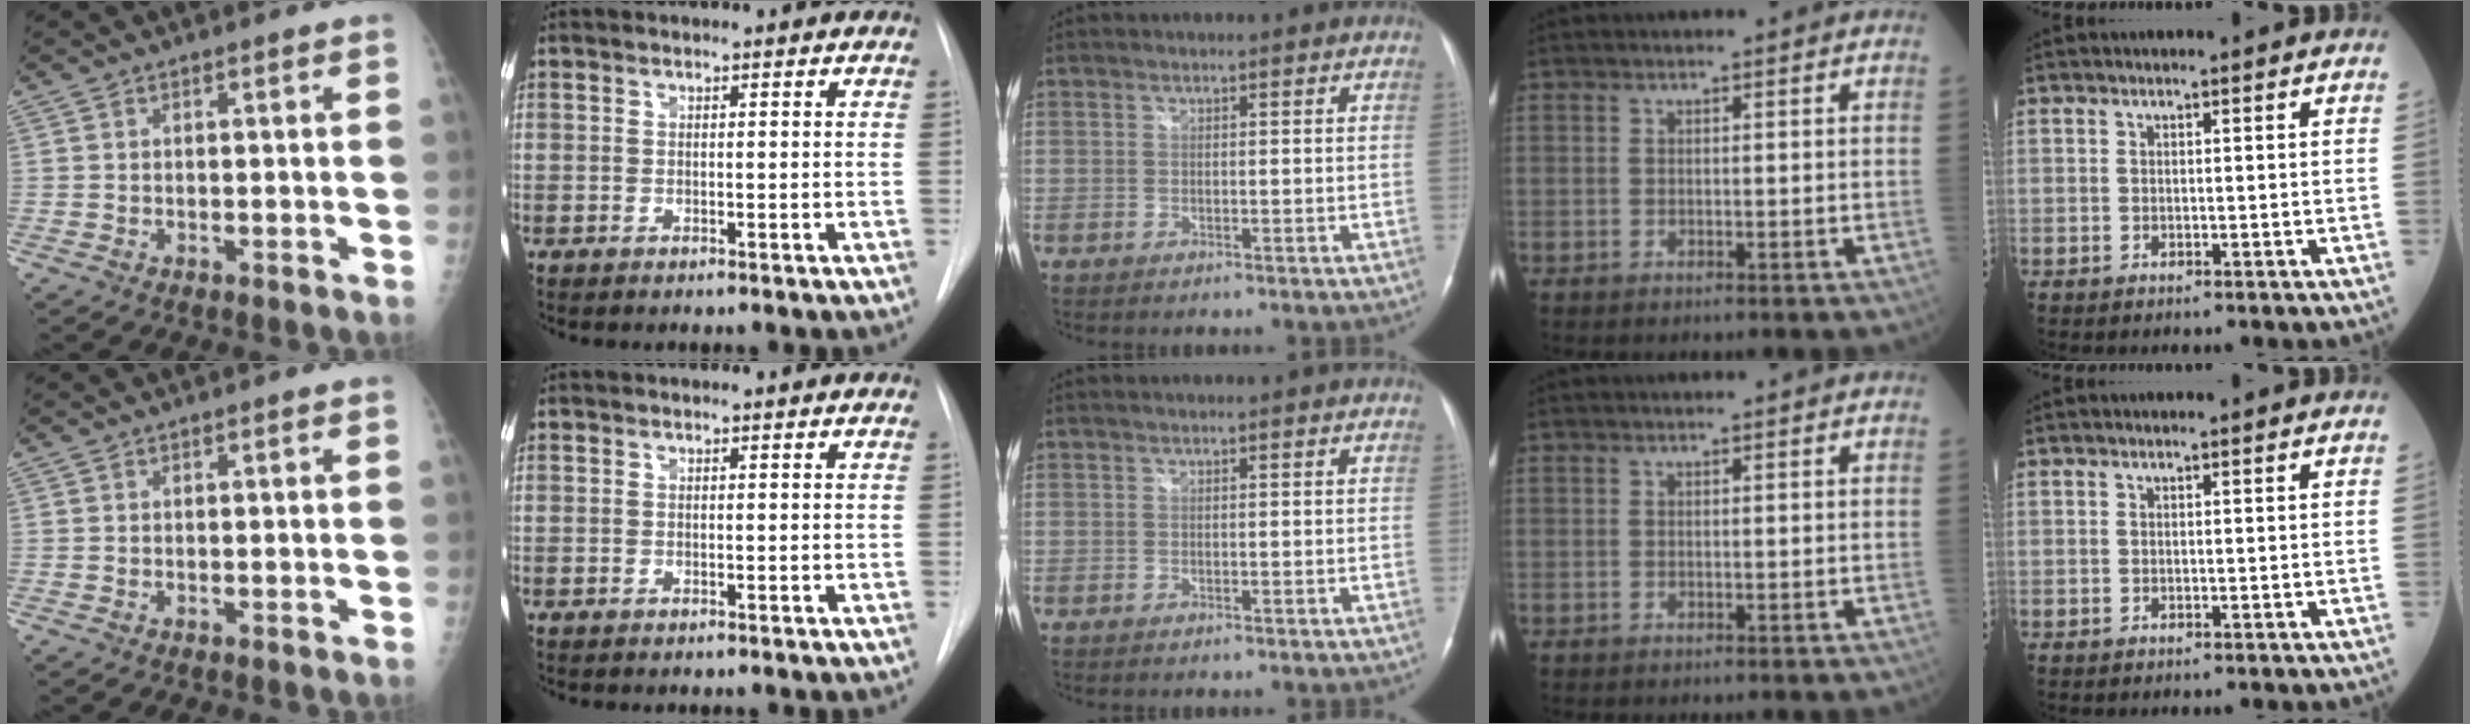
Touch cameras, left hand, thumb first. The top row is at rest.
{}